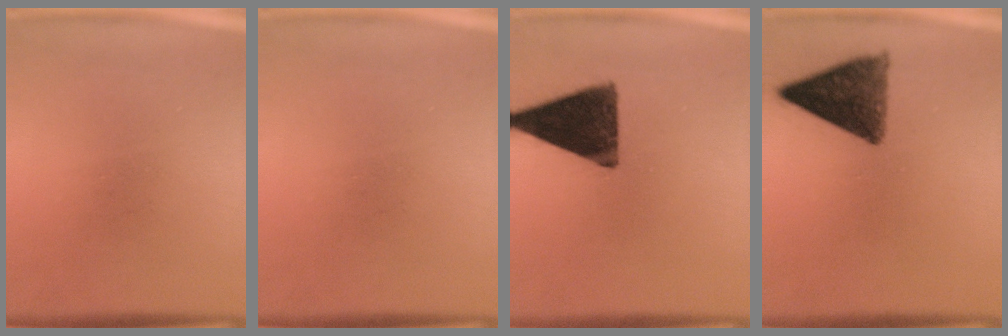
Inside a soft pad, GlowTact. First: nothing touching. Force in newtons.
{"total": 0.0}
{"total": 14.1}
{"total": 10.4}